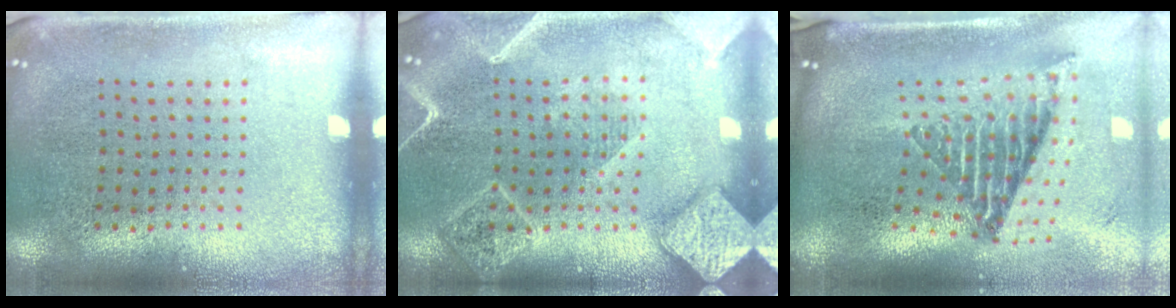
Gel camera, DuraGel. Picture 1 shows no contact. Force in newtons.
{"total": 2.3, "press": 2.2, "slide": 0.3}
{"total": 2.6, "press": 1.6, "slide": 2.1}